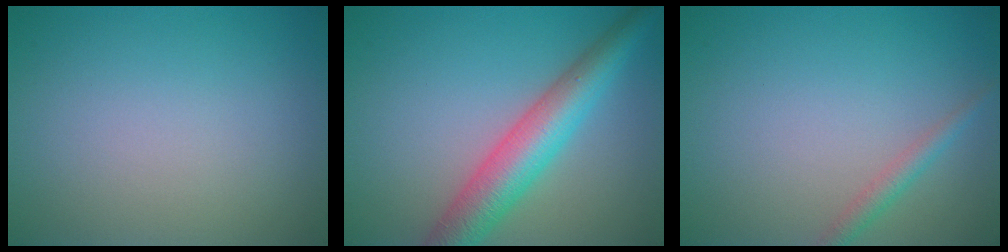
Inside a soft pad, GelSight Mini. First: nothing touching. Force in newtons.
{"total": 6.4, "press": 6.4, "slide": 0.1}
{"total": 1.6, "press": 1.6, "slide": 0.1}